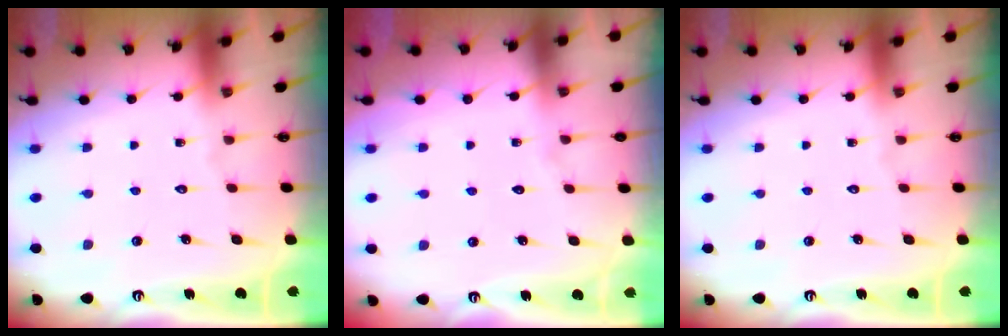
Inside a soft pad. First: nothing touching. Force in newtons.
{"total": 4.4, "press": 4.4, "slide": 0.4}
{"total": 0.0}